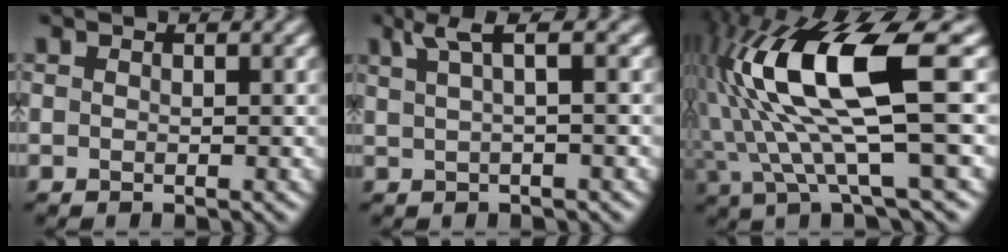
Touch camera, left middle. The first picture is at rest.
{"total": 2.6, "force": [1.4, 0.4, 2.2], "torque": [-0.037, 0.011, 0.026]}
{"total": 11.9, "force": [2.0, 2.9, 11.3], "torque": [-0.233, 0.011, 0.040]}